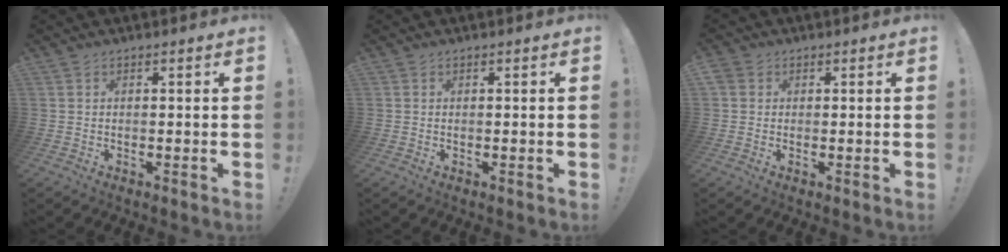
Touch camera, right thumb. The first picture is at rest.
{"total": 0.0}
{"total": 2.2, "force": [0.6, 1.9, 0.8], "torque": [-0.015, 0.002, 0.013]}